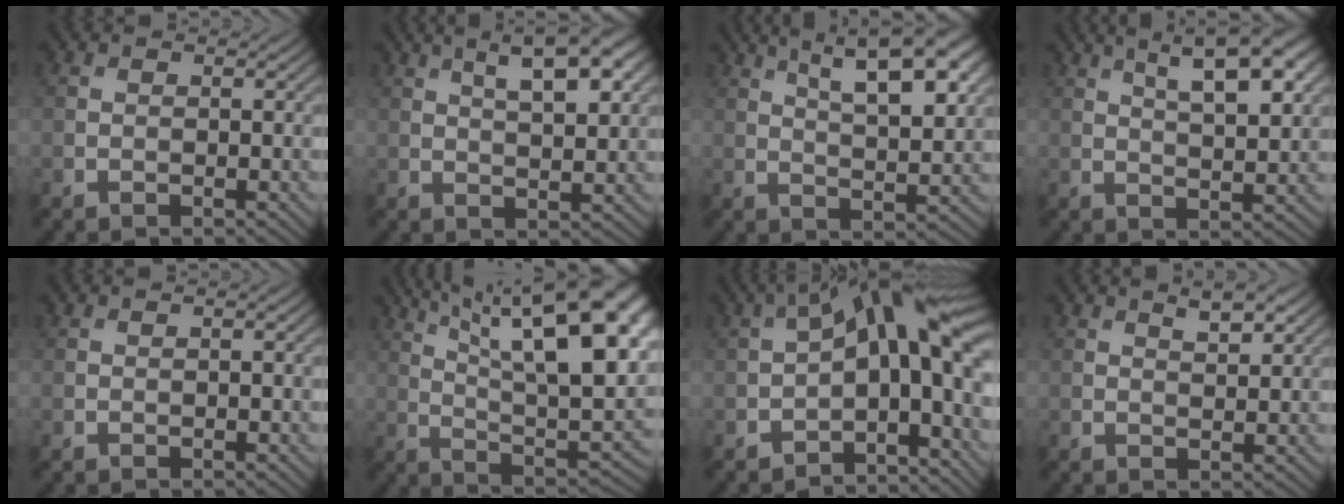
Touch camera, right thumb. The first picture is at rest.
{"total": 9.3, "force": [4.6, 2.8, 7.6], "torque": [-0.121, 0.011, 0.072]}
{"total": 13.5, "force": [7.2, 4.5, 10.5], "torque": [-0.160, 0.014, 0.100]}
{"total": 11.2, "force": [5.9, 3.5, 8.9], "torque": [-0.137, 0.013, 0.084]}
{"total": 0.8, "force": [0.0, 0.2, 0.8], "torque": [-0.013, 0.002, 0.001]}
{"total": 22.3, "force": [9.8, 8.5, 18.1], "torque": [-0.273, 0.049, 0.157]}
{"total": 11.8, "force": [-0.1, 5.7, 10.4], "torque": [-0.151, 0.001, -0.014]}
{"total": 2.9, "force": [1.8, 0.7, 2.1], "torque": [-0.033, -0.004, 0.037]}